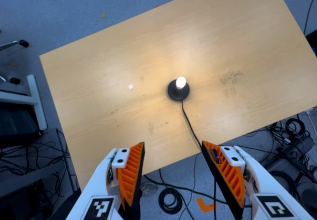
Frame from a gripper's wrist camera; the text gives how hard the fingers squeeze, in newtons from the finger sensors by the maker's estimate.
{"total": 0.0}